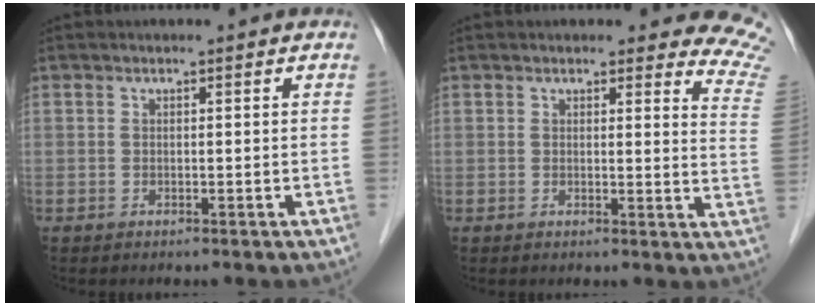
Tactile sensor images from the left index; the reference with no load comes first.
{"total": 10.1, "force": [9.8, 1.6, 1.5], "torque": [0.027, -0.070, 0.058]}